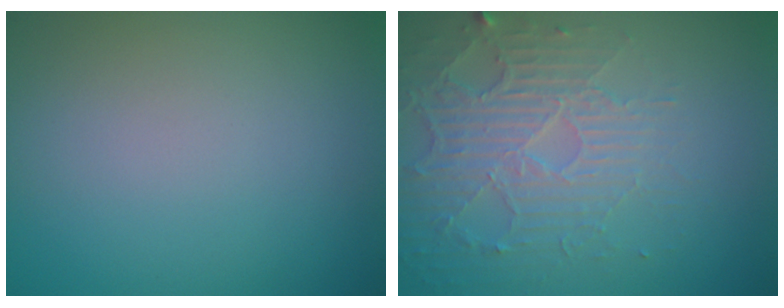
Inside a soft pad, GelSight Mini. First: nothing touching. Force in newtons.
{"total": 4.1, "press": 3.4, "slide": 2.3}